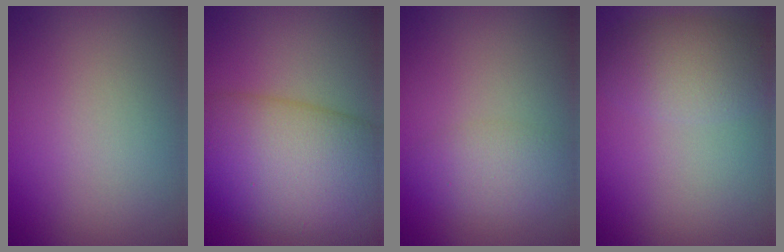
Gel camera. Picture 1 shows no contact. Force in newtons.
{"total": 12.1, "press": 12.1, "slide": 0.5}
{"total": 2.8, "press": 2.8, "slide": 0.2}
{"total": 3.8, "press": 3.8, "slide": 0.2}